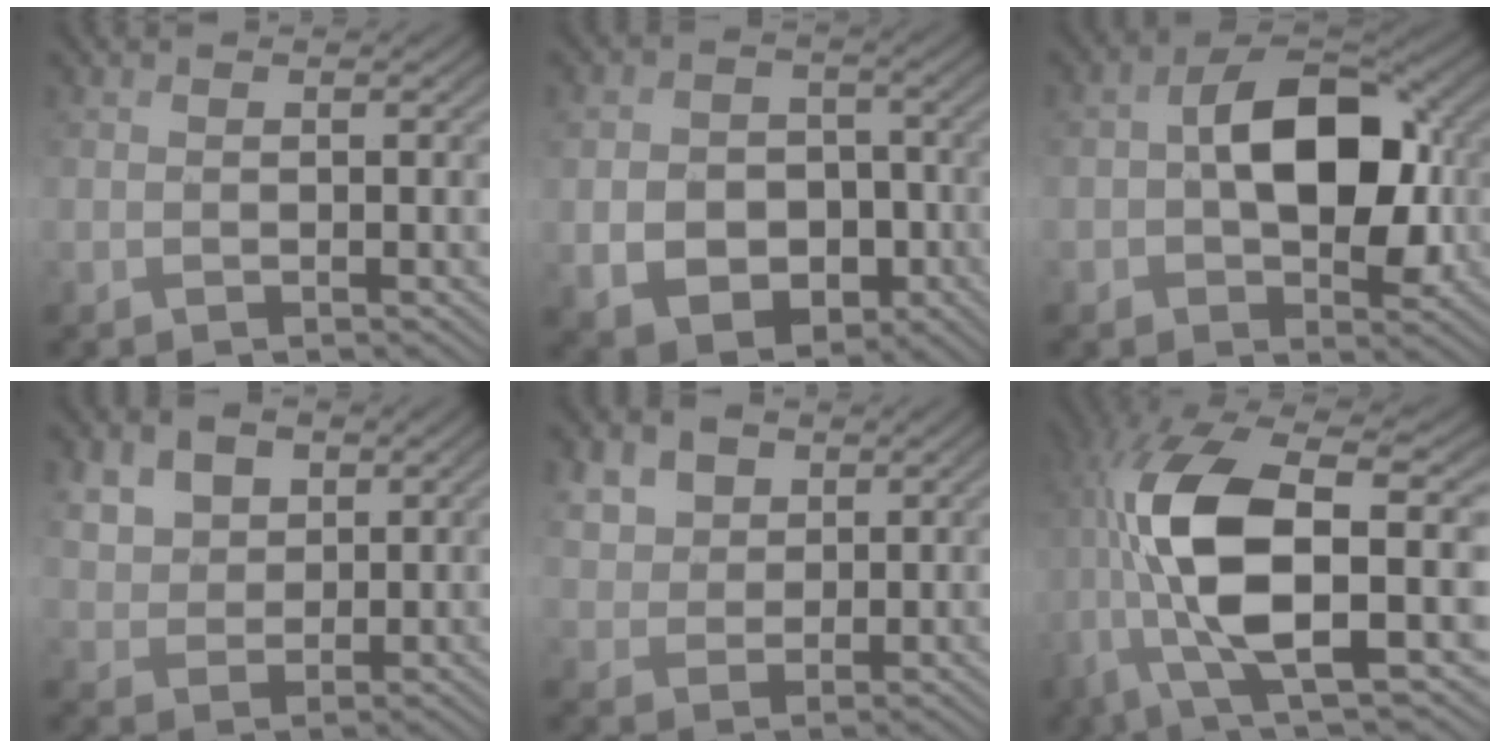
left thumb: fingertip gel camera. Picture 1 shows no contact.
{"total": 8.8, "force": [-2.4, 6.9, 4.9], "torque": [-0.107, -0.024, -0.046]}
{"total": 11.5, "force": [0.3, 7.4, 8.7], "torque": [-0.136, 0.006, 0.001]}
{"total": 6.4, "force": [3.0, 4.6, 3.3], "torque": [-0.097, 0.003, 0.053]}
{"total": 5.9, "force": [2.9, 4.3, 2.8], "torque": [-0.092, 0.005, 0.052]}
{"total": 14.7, "force": [-0.5, 5.1, 13.8], "torque": [-0.302, 0.002, -0.006]}